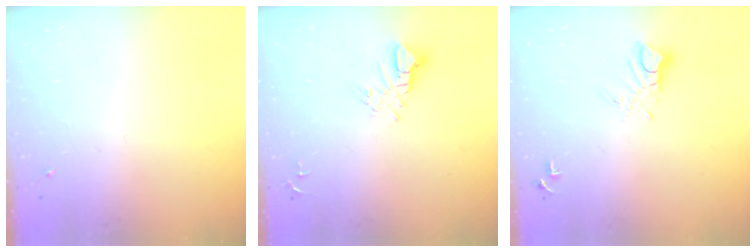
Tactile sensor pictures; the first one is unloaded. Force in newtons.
{"total": 6.0, "press": 6.0, "slide": 0.2}
{"total": 5.3, "press": 5.3, "slide": 0.3}